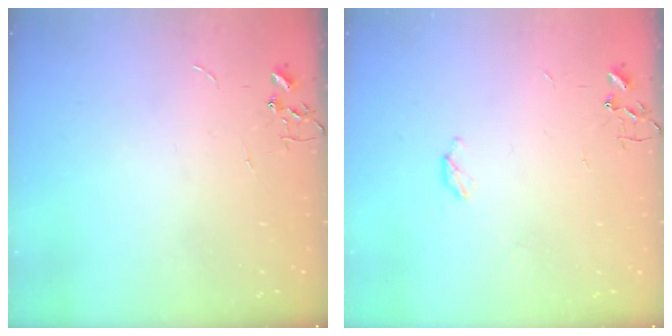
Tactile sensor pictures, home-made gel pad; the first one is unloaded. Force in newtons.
{"total": 2.8, "press": 2.8, "slide": 0.5}